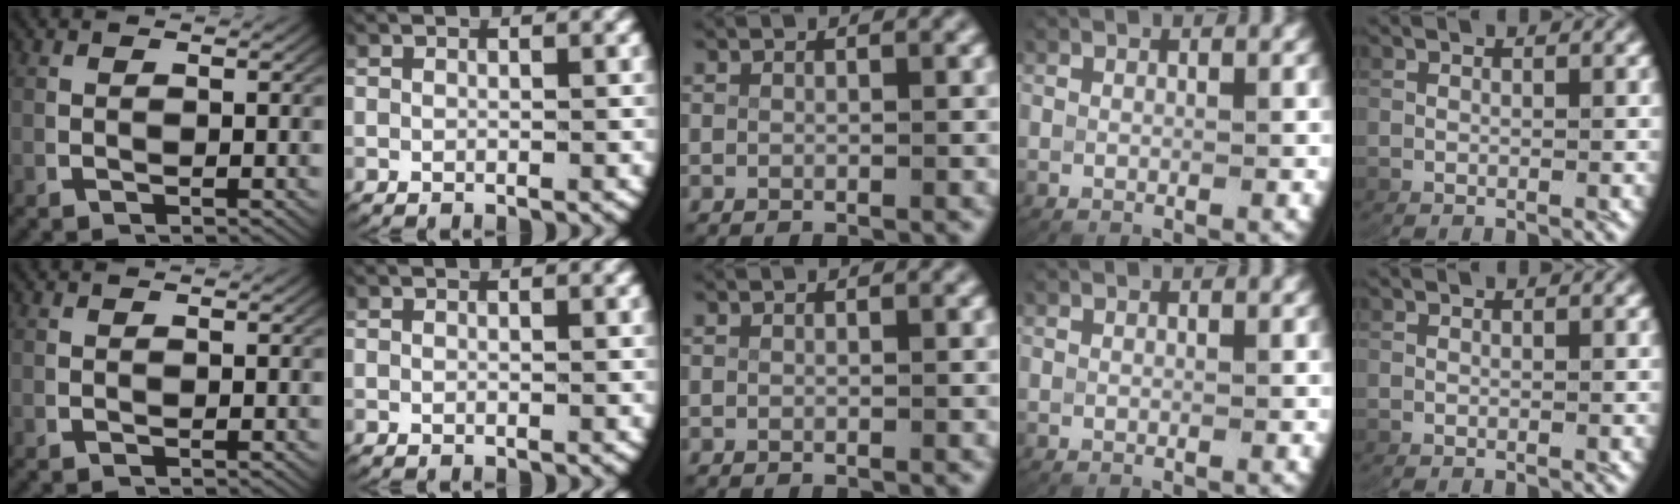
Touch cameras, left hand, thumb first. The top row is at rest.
{}